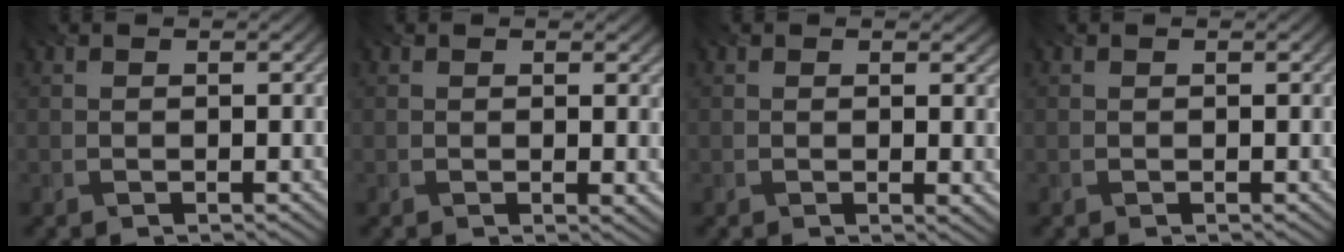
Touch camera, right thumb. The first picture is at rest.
{"total": 1.7, "force": [0.5, 0.4, 1.5], "torque": [-0.025, -0.005, 0.006]}
{"total": 1.9, "force": [0.7, 0.9, 1.6], "torque": [-0.024, -0.005, 0.008]}
{"total": 0.0}